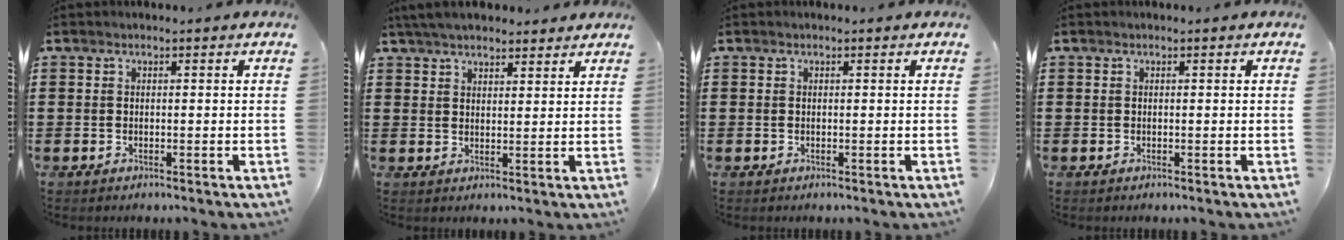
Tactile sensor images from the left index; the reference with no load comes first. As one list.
[{"total": 4.7, "force": [4.3, 1.0, 1.5], "torque": [-0.041, -0.003, 0.082]}, {"total": 0.0}, {"total": 0.0}]